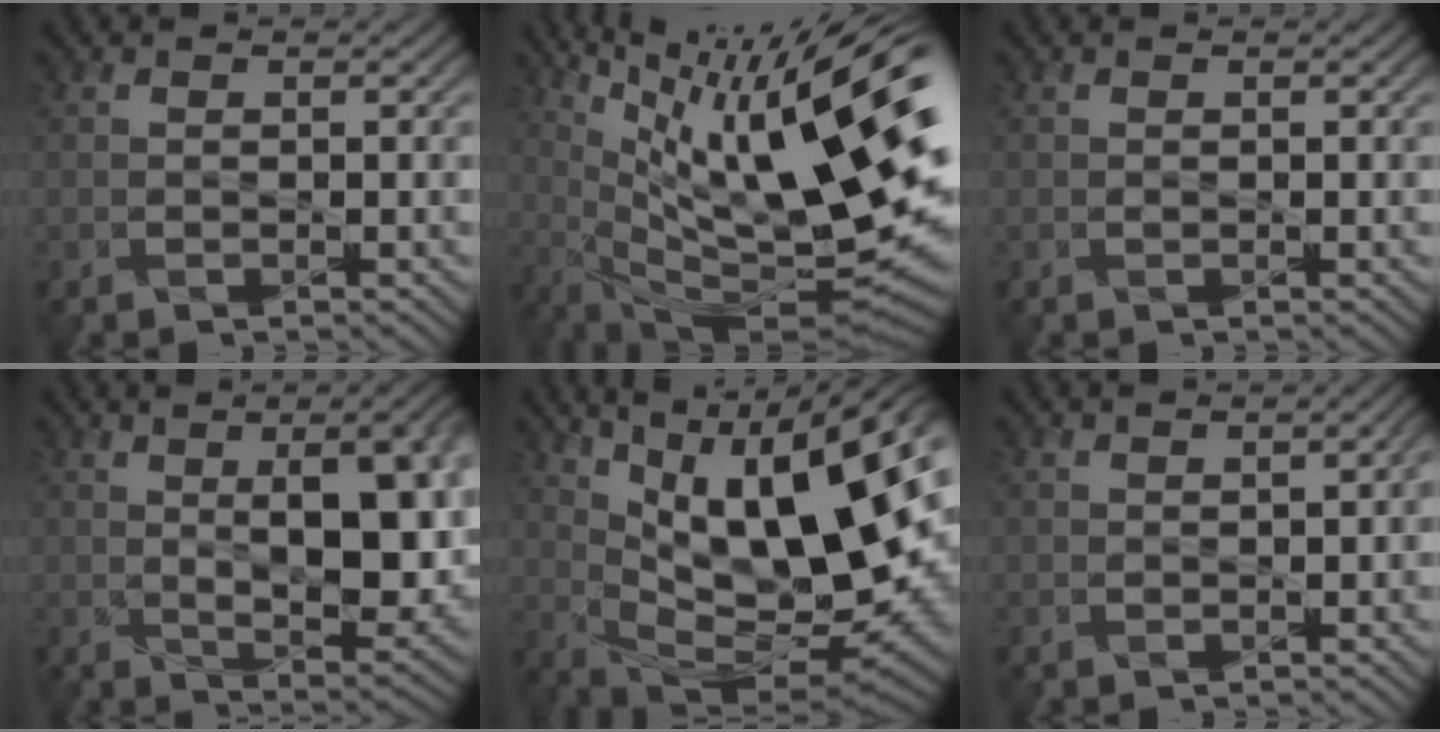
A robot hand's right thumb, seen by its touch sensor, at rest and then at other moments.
{"total": 20.6, "force": [7.1, 5.7, 18.4], "torque": [-0.284, 0.025, 0.131]}
{"total": 0.0}
{"total": 14.4, "force": [2.2, 6.0, 12.9], "torque": [-0.164, 0.019, 0.028]}
{"total": 19.6, "force": [5.6, 8.6, 16.8], "torque": [-0.255, 0.023, 0.095]}
{"total": 2.1, "force": [-0.4, 1.1, 1.7], "torque": [-0.025, -0.004, -0.001]}